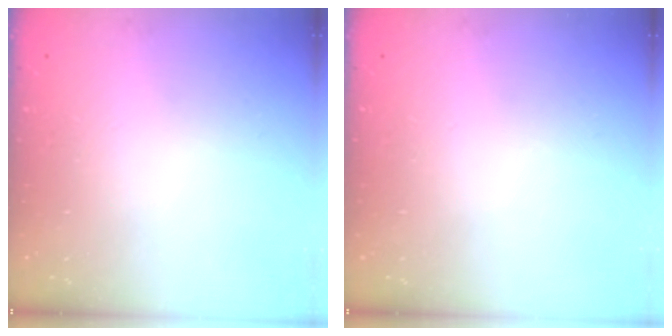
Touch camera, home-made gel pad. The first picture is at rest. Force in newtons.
{"total": 0.0}